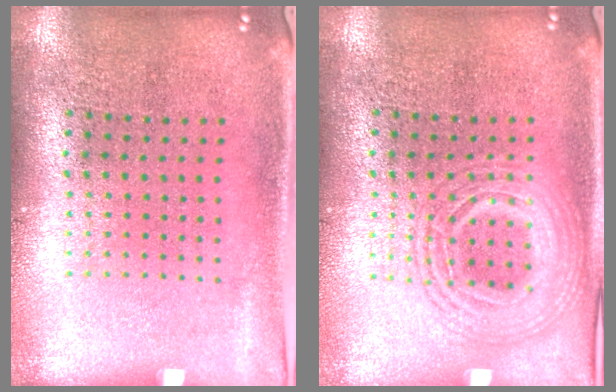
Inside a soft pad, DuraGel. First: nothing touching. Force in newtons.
{"total": 2.6, "press": 2.6, "slide": 0.2}